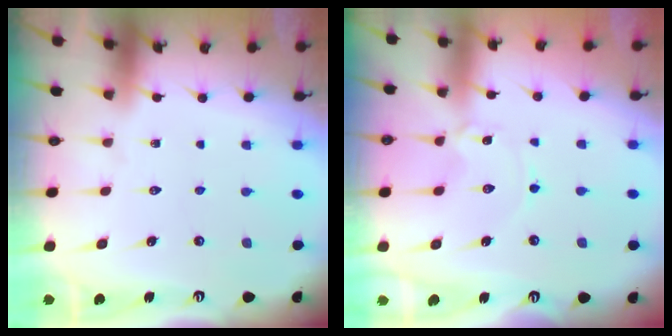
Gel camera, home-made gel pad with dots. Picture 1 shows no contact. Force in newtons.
{"total": 0.0}